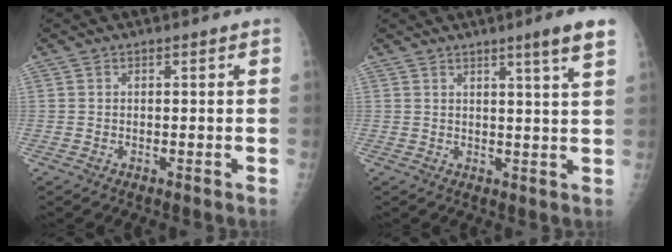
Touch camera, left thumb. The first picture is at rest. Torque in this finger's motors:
{"motor_torque": [0.71, -0.49, 0.44, -0.43, 0.14]}